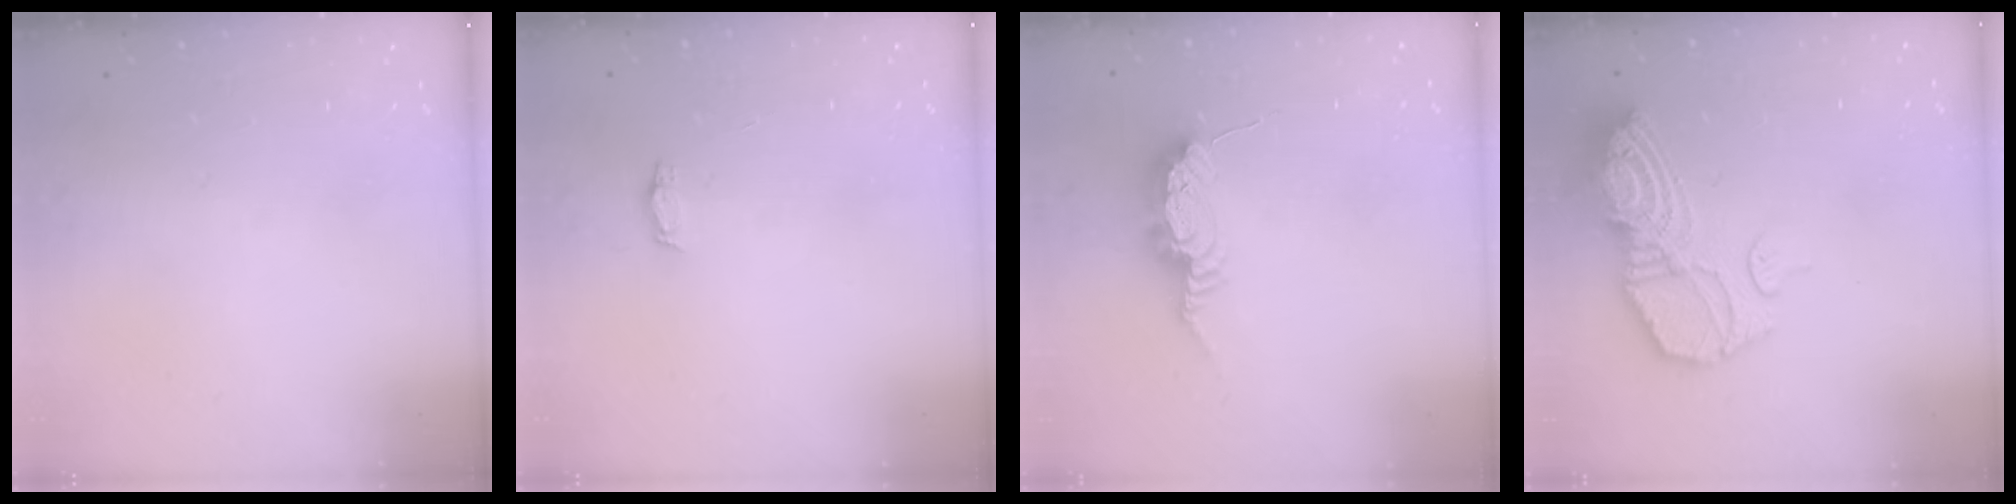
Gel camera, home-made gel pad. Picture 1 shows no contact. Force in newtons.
{"total": 2.9, "press": 2.8, "slide": 0.4}
{"total": 9.1, "press": 9.1, "slide": 0.3}
{"total": 15.3, "press": 15.2, "slide": 1.5}